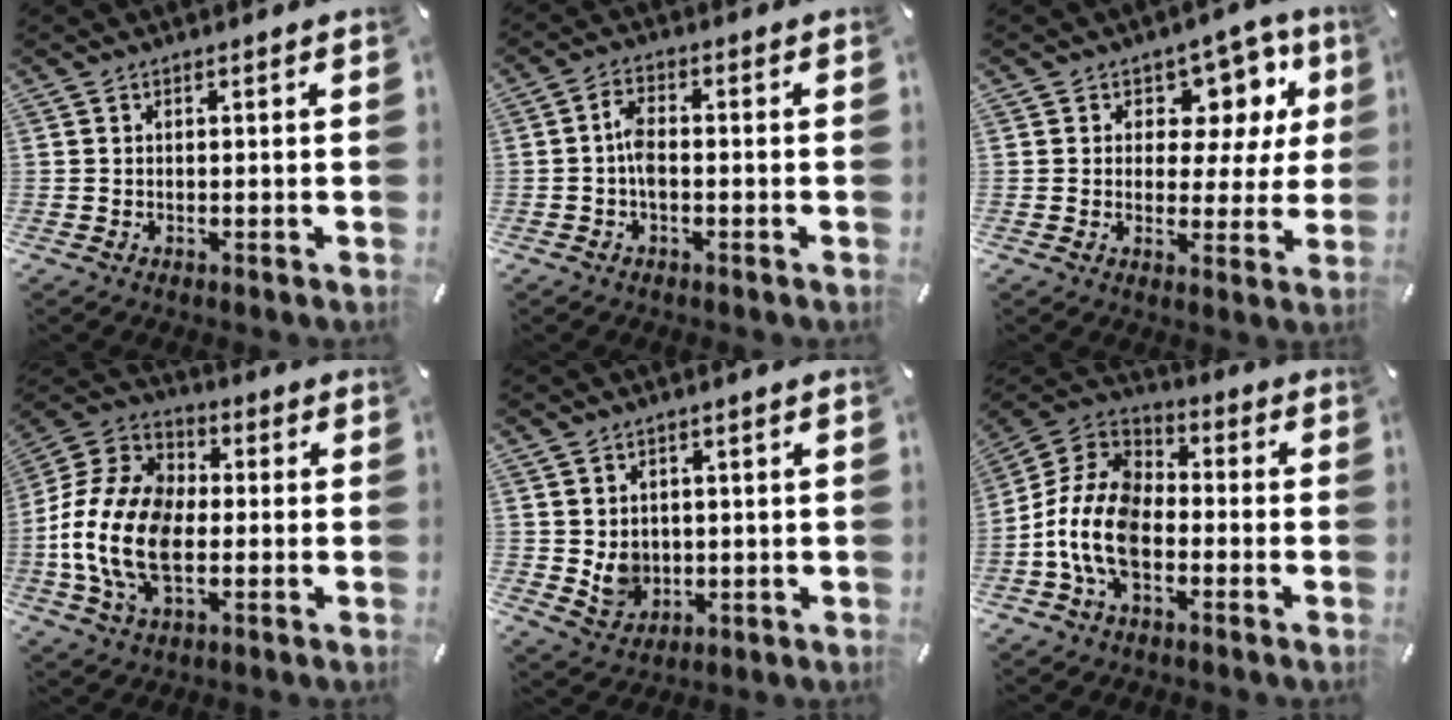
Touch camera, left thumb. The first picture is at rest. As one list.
[{"total": 4.4, "force": [-0.9, 2.3, 3.7], "torque": [-0.080, 0.004, -0.018]}, {"total": 11.5, "force": [4.9, 8.0, 6.7], "torque": [-0.082, -0.035, 0.085]}, {"total": 16.8, "force": [-3.5, 11.1, 12.2], "torque": [-0.280, 0.010, -0.066]}, {"total": 5.9, "force": [1.2, 5.6, 1.6], "torque": [-0.016, -0.009, 0.024]}, {"total": 13.0, "force": [-4.8, 8.2, 8.8], "torque": [-0.209, 0.008, -0.096]}]